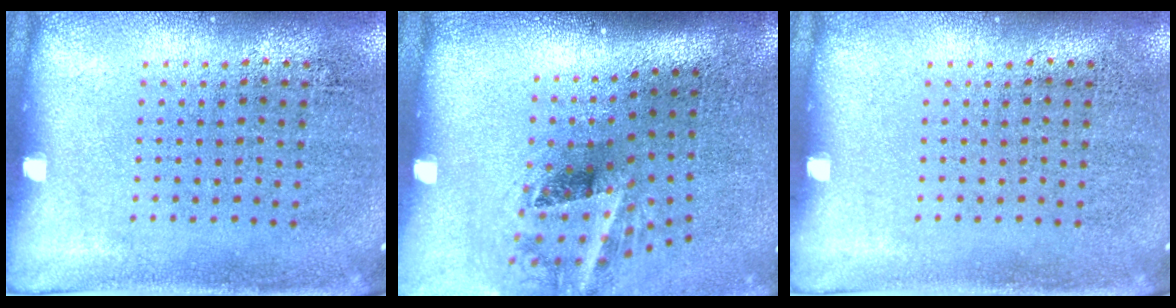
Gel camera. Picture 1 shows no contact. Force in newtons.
{"total": 1.9, "press": 1.2, "slide": 1.5}
{"total": 0.0}